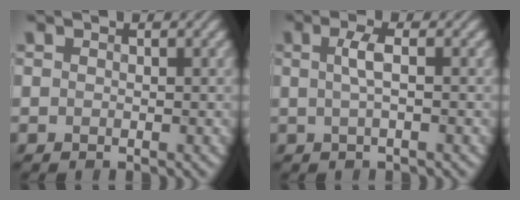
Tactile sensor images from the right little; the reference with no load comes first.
{"total": 1.7, "force": [0.2, 0.2, 1.7], "torque": [-0.039, 0.010, 0.004]}